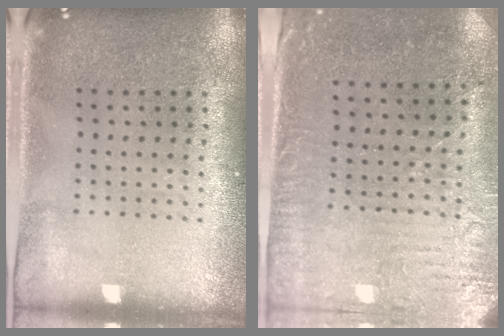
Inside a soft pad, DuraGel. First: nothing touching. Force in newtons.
{"total": 3.1, "press": 2.5, "slide": 1.8}